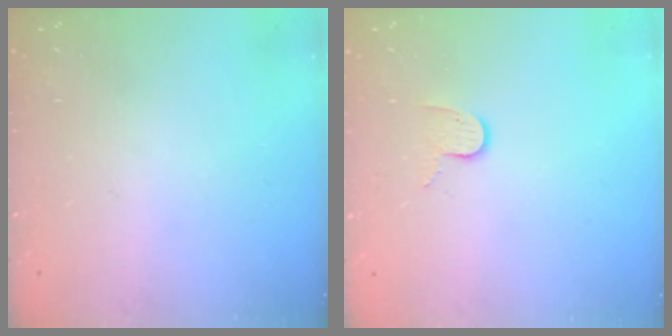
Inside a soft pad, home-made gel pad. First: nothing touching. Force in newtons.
{"total": 6.0, "press": 6.0, "slide": 0.2}